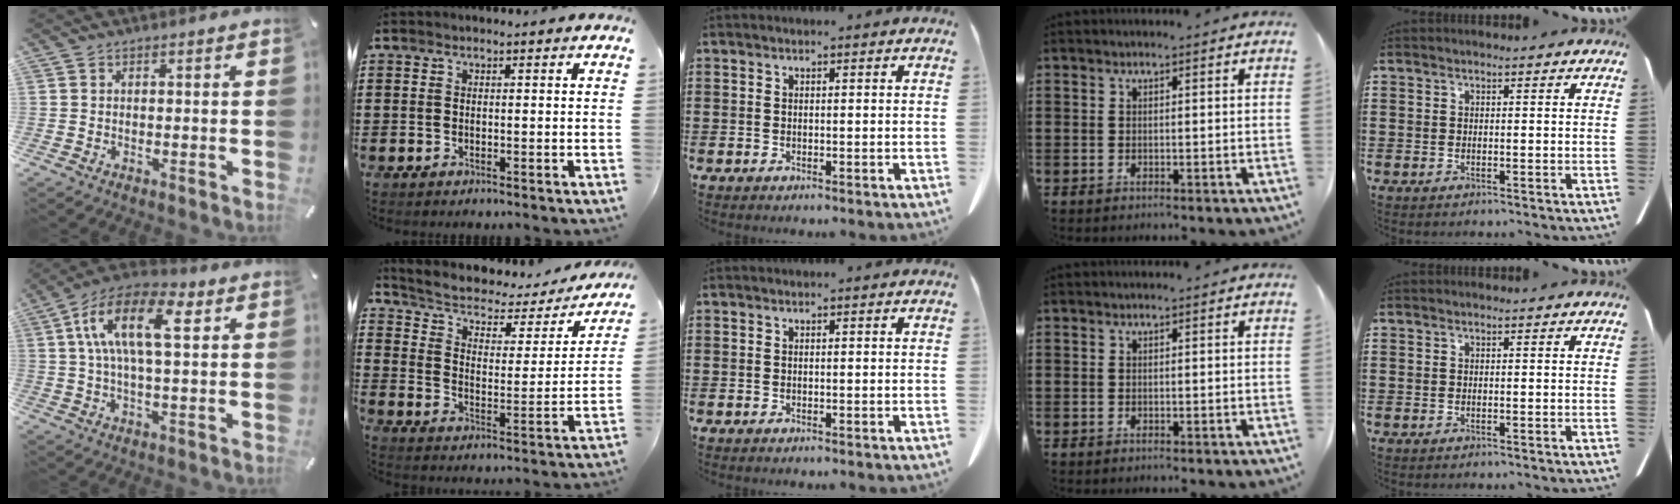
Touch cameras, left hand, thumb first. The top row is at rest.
{"thumb": {"total": 14.2, "force": [4.4, 6.2, 12.0], "torque": [-0.235, 0.002, 0.074]}, "index": {"total": 4.0, "force": [2.5, 2.2, 2.3], "torque": [-0.060, -0.017, 0.034]}}